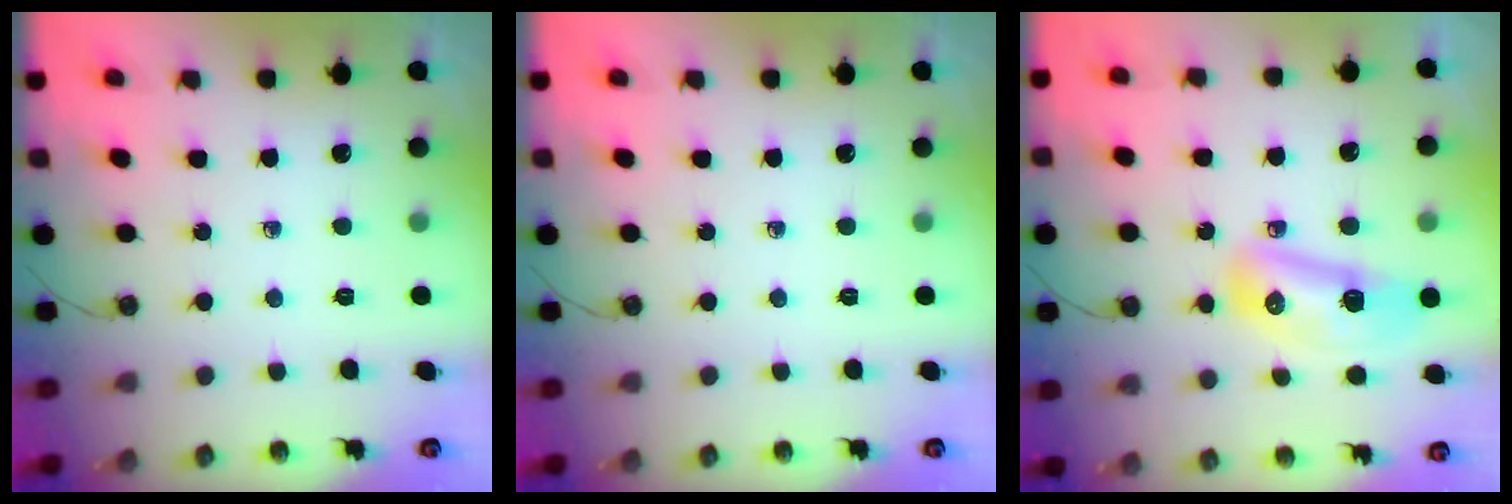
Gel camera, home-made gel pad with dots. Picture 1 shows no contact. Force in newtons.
{"total": 0.0}
{"total": 11.6, "press": 11.5, "slide": 1.4}